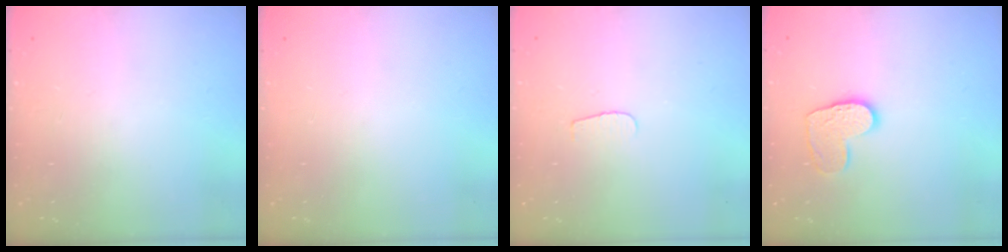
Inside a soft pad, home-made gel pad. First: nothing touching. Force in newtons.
{"total": 0.0}
{"total": 3.7, "press": 3.6, "slide": 0.4}
{"total": 9.1, "press": 9.1, "slide": 0.2}